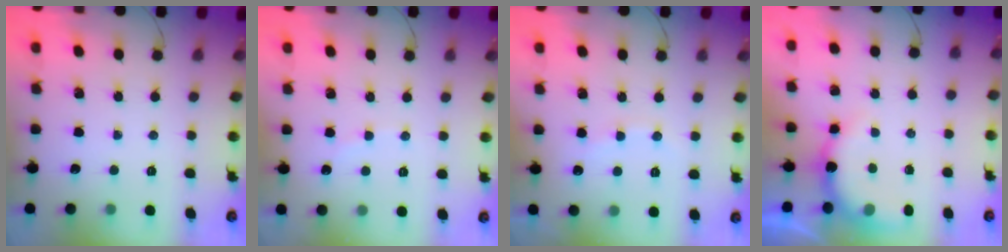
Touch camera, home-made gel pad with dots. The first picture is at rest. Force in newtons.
{"total": 2.8, "press": 2.7, "slide": 0.7}
{"total": 7.7, "press": 7.6, "slide": 1.2}
{"total": 8.2, "press": 8.2, "slide": 0.4}